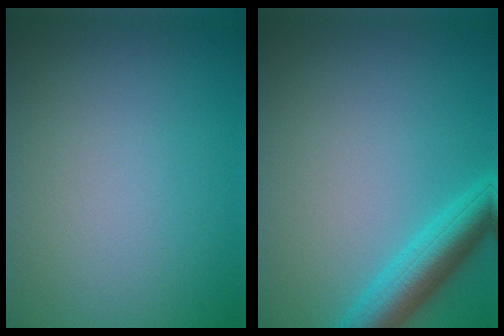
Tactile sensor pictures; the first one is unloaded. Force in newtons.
{"total": 4.8, "press": 4.8, "slide": 0.2}